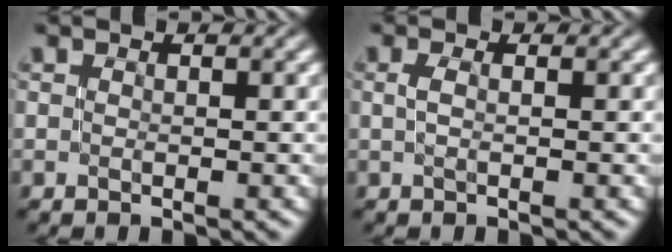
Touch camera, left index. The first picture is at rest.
{"total": 0.8, "force": [0.1, 0.3, 0.8], "torque": [-0.018, 0.006, 0.001]}